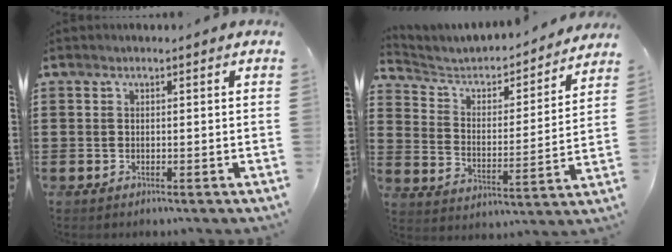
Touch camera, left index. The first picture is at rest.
{"total": 3.7, "force": [3.3, 1.5, 0.8], "torque": [-0.042, -0.031, 0.045]}